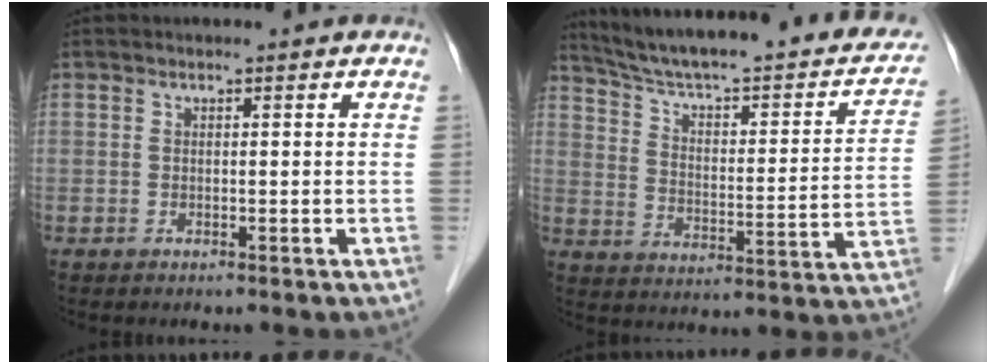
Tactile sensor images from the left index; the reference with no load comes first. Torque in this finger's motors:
{"motor_torque": [0.27, -0.62, 0.31, 0.12]}